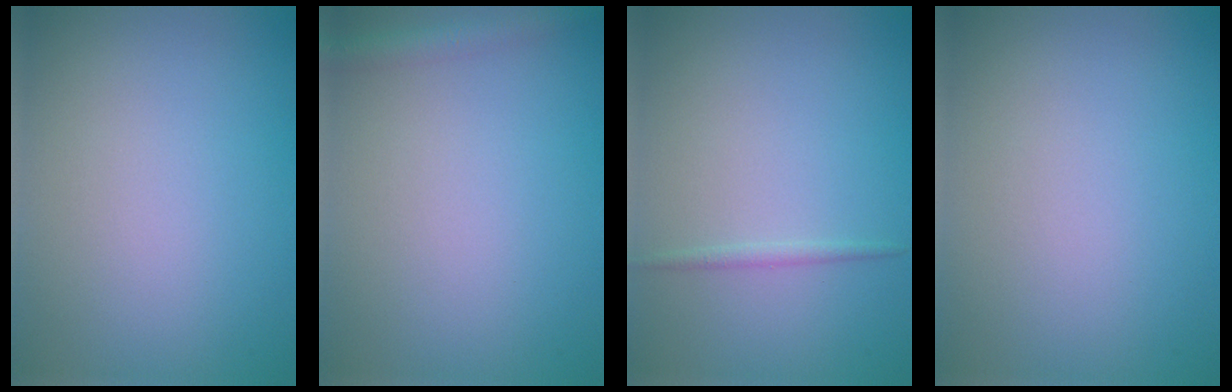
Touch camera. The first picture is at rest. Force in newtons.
{"total": 1.8, "press": 1.8, "slide": 0.1}
{"total": 0.8, "press": 0.8, "slide": 0.0}
{"total": 0.0}